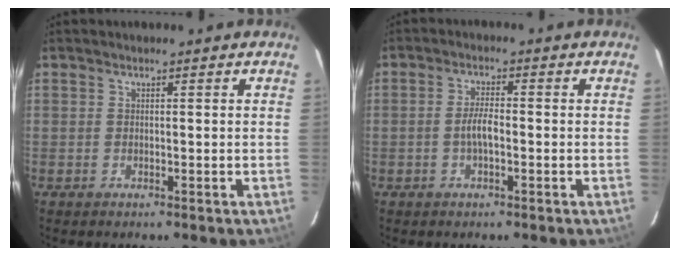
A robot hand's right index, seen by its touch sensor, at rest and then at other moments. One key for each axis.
{"total": 3.5, "fx": -0.9, "fy": 1.0, "fz": 3.2, "tx": -0.064, "ty": 0.003, "tz": -0.016}